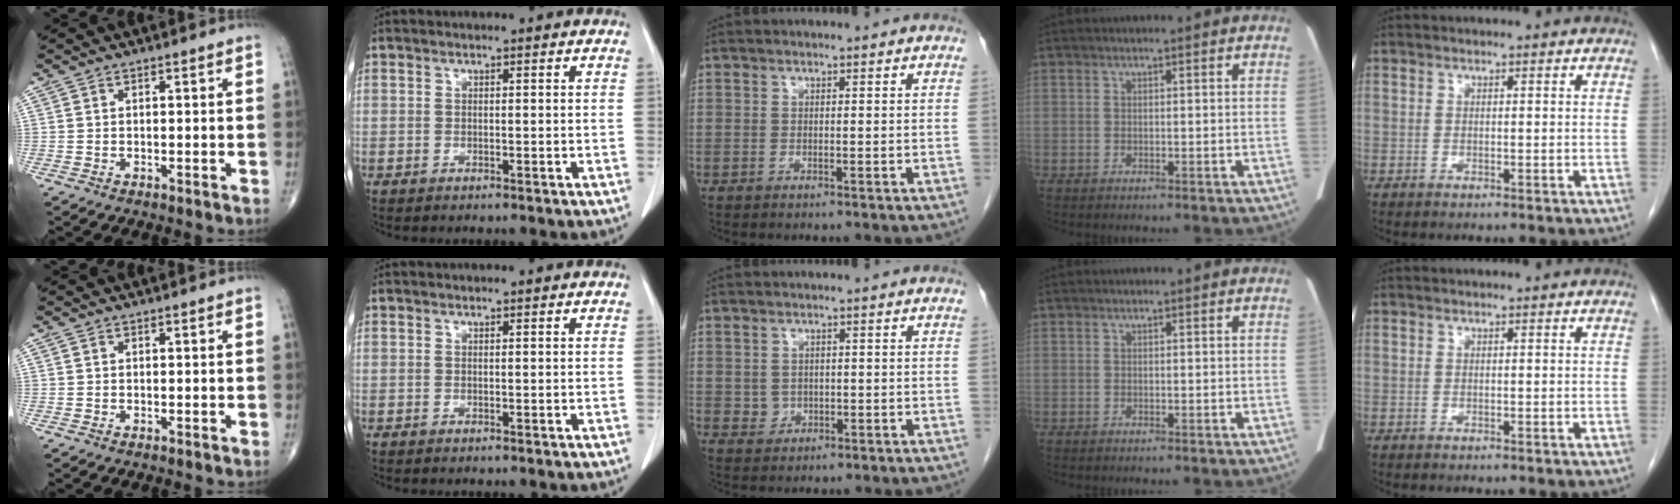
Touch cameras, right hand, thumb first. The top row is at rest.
{"middle": {"total": 1.6, "force": [0.0, 1.5, 0.6], "torque": [-0.014, -0.001, 0.006]}}